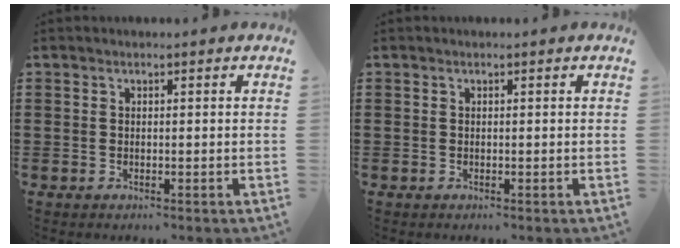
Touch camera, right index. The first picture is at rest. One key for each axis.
{"total": 0.0}